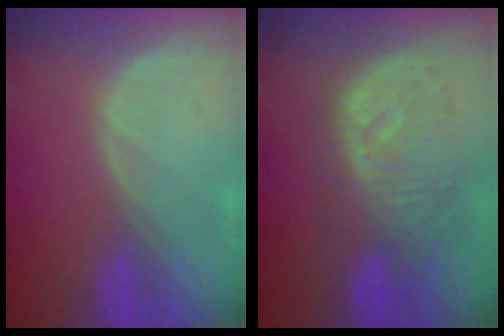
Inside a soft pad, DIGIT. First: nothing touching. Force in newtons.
{"total": 9.8, "press": 9.0, "slide": 3.8}